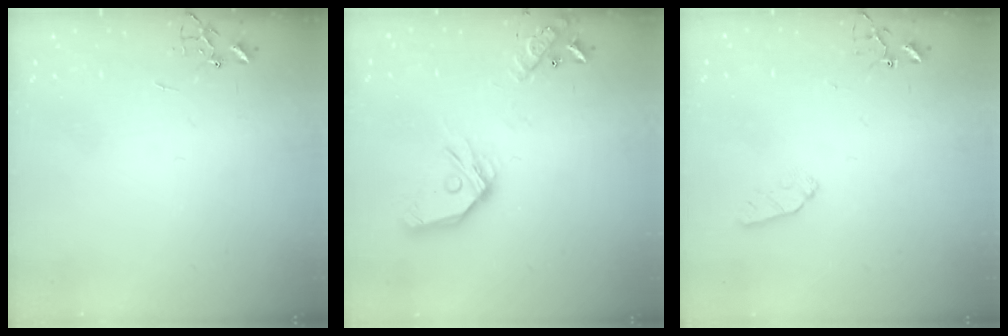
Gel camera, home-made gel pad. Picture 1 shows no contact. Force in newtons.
{"total": 18.6, "press": 18.4, "slide": 2.5}
{"total": 5.4, "press": 5.3, "slide": 0.7}